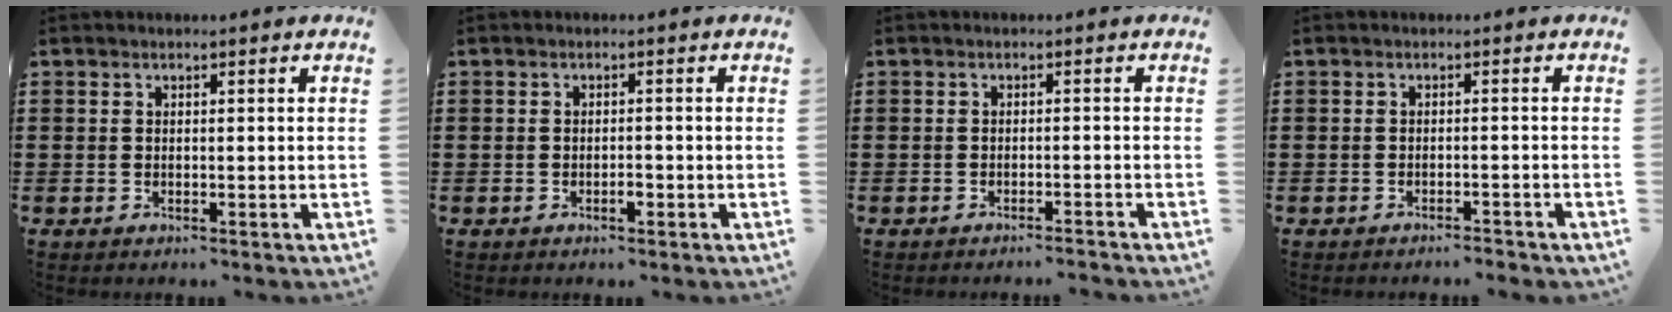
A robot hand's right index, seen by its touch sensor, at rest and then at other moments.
{"total": 1.4, "force": [-0.7, 0.5, 1.1], "torque": [-0.022, -0.002, -0.013]}
{"total": 1.2, "force": [-1.2, -0.2, 0.4], "torque": [-0.008, 0.001, -0.023]}
{"total": 1.3, "force": [-1.3, 0.0, 0.3], "torque": [-0.009, 0.002, -0.026]}